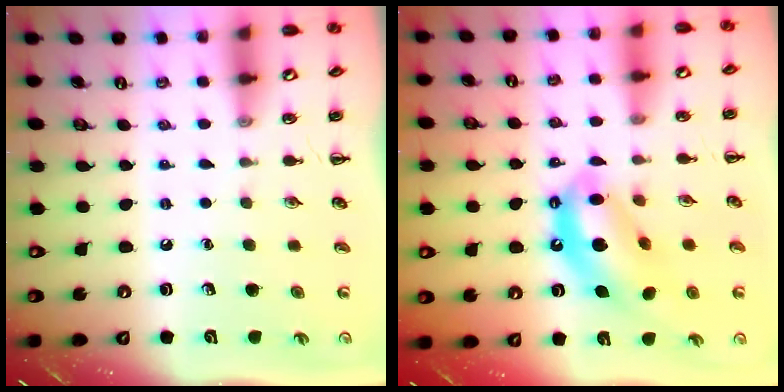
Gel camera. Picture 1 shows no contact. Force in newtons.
{"total": 12.9, "press": 12.4, "slide": 3.4}